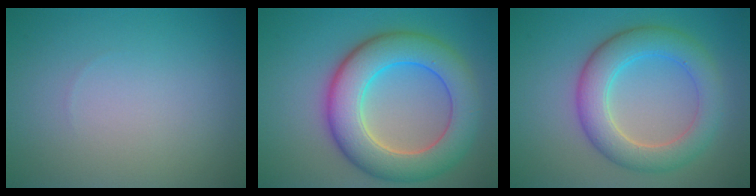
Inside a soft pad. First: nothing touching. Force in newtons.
{"total": 8.8, "press": 8.8, "slide": 0.1}
{"total": 5.8, "press": 5.8, "slide": 0.2}